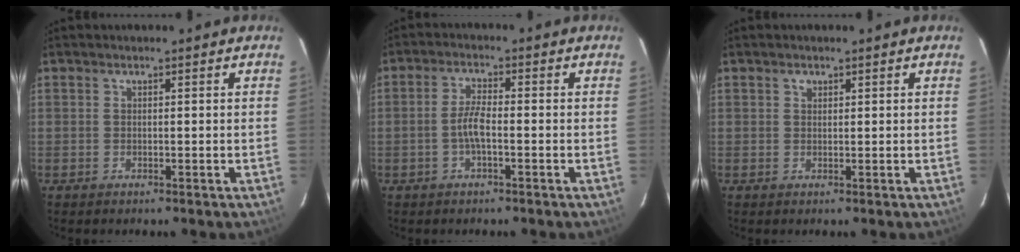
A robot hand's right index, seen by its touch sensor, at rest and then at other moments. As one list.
[{"total": 3.7, "force": [-1.3, 0.8, 3.4], "torque": [-0.075, 0.007, -0.025]}, {"total": 0.7, "force": [0.6, 0.4, 0.2], "torque": [-0.004, 0.002, 0.009]}]